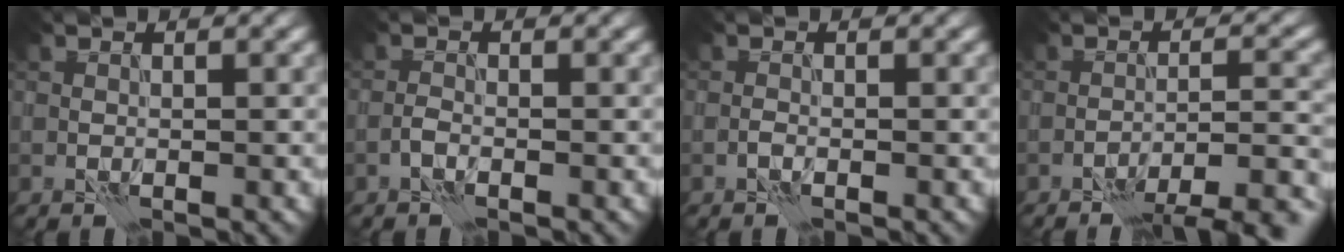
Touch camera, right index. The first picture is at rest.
{"total": 0.9, "force": [-0.8, 0.1, 0.5], "torque": [-0.011, 0.005, -0.019]}
{"total": 0.6, "force": [-0.5, 0.0, 0.3], "torque": [-0.005, 0.004, -0.012]}
{"total": 7.6, "force": [-6.1, 1.8, 4.2], "torque": [-0.052, 0.006, -0.076]}